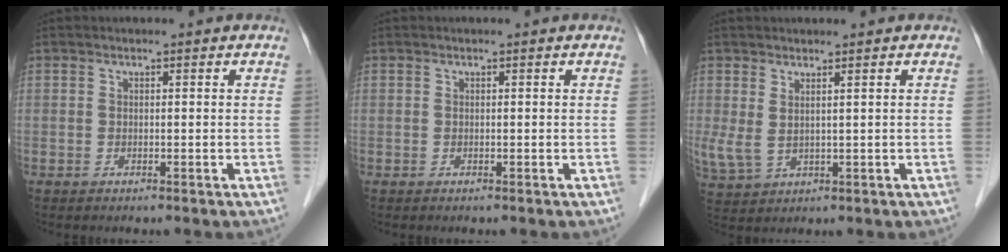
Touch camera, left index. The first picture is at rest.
{"total": 0.0}
{"total": 4.6, "force": [0.9, 2.0, 4.0], "torque": [-0.106, 0.001, 0.031]}